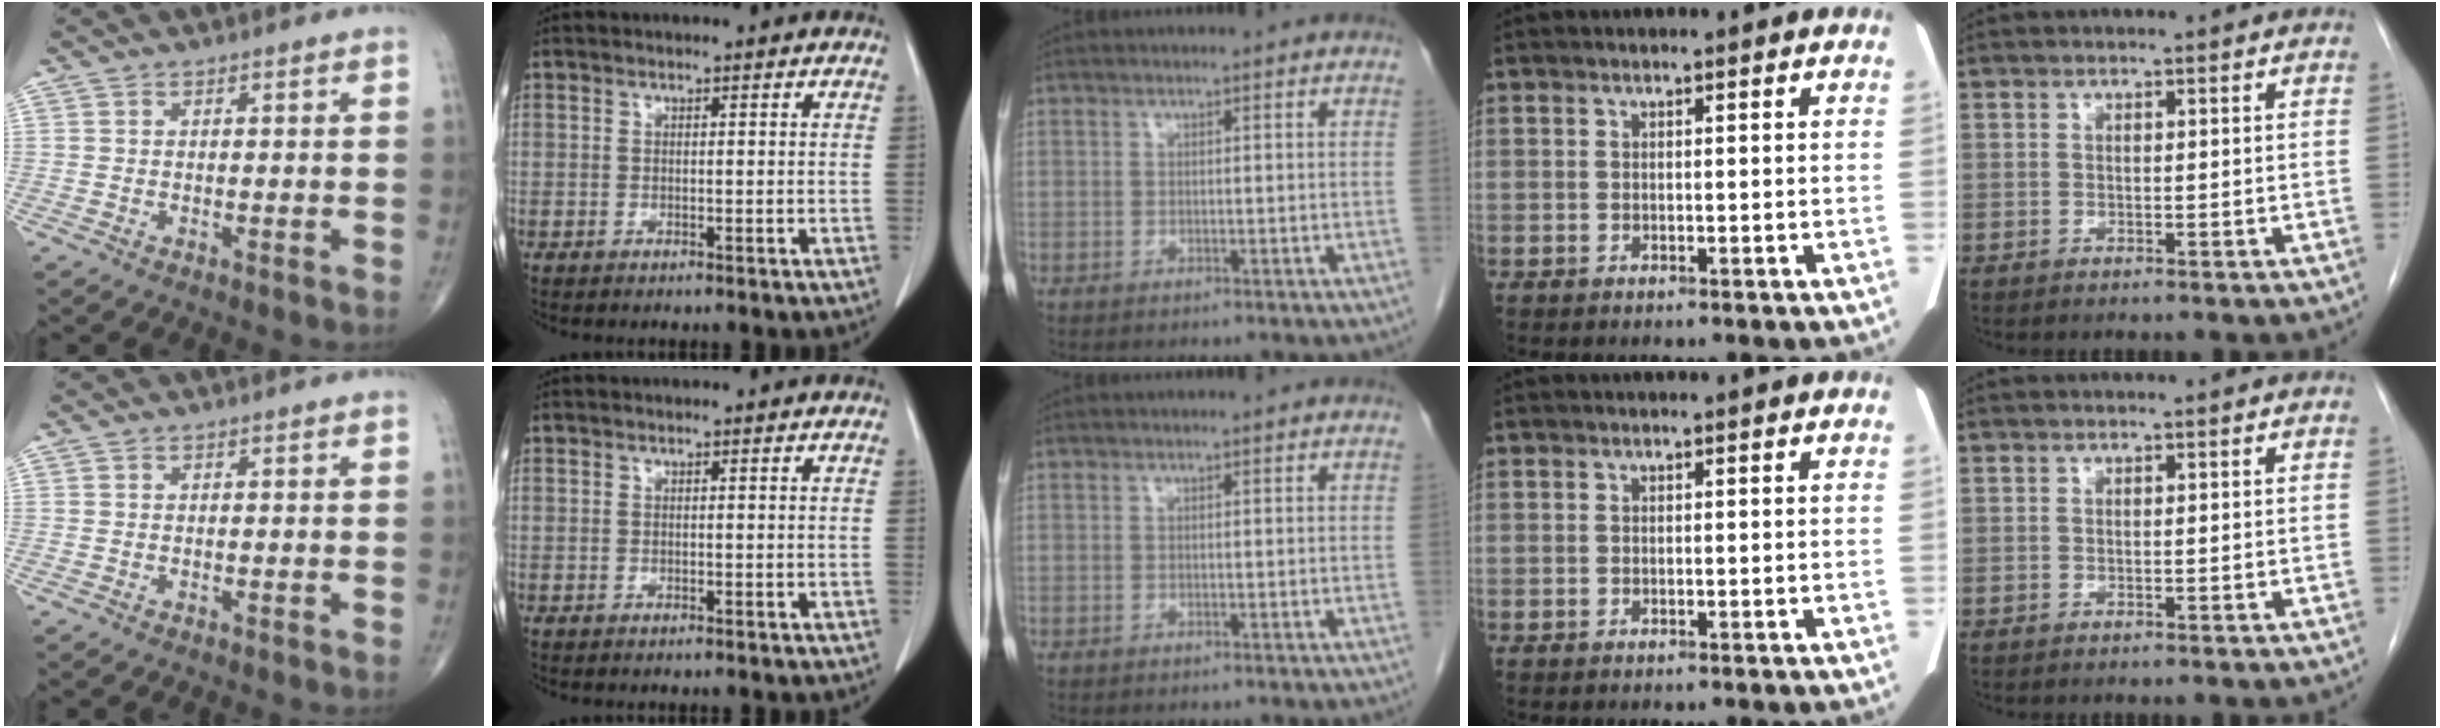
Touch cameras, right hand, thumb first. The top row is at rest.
{}